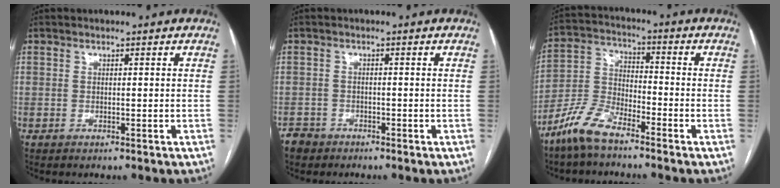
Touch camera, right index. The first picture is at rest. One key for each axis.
{"total": 2.4, "fx": -1.9, "fy": 1.5, "fz": -0.1, "tx": -0.002, "ty": 0.005, "tz": -0.036}
{"total": 8.3, "fx": -6.6, "fy": 2.5, "fz": 4.4, "tx": -0.101, "ty": 0.000, "tz": -0.140}